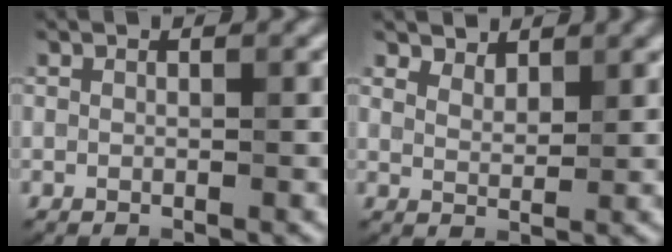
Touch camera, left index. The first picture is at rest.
{"total": 2.9, "force": [2.5, 1.2, 0.8], "torque": [-0.020, -0.005, 0.040]}